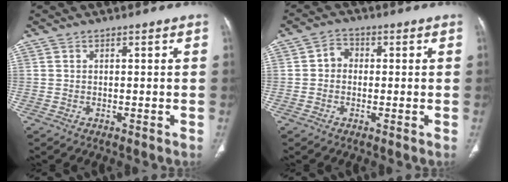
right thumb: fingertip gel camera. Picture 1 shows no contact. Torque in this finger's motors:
{"motor_torque": [-0.50, 0.27, -0.41, 0.19, 0.07]}